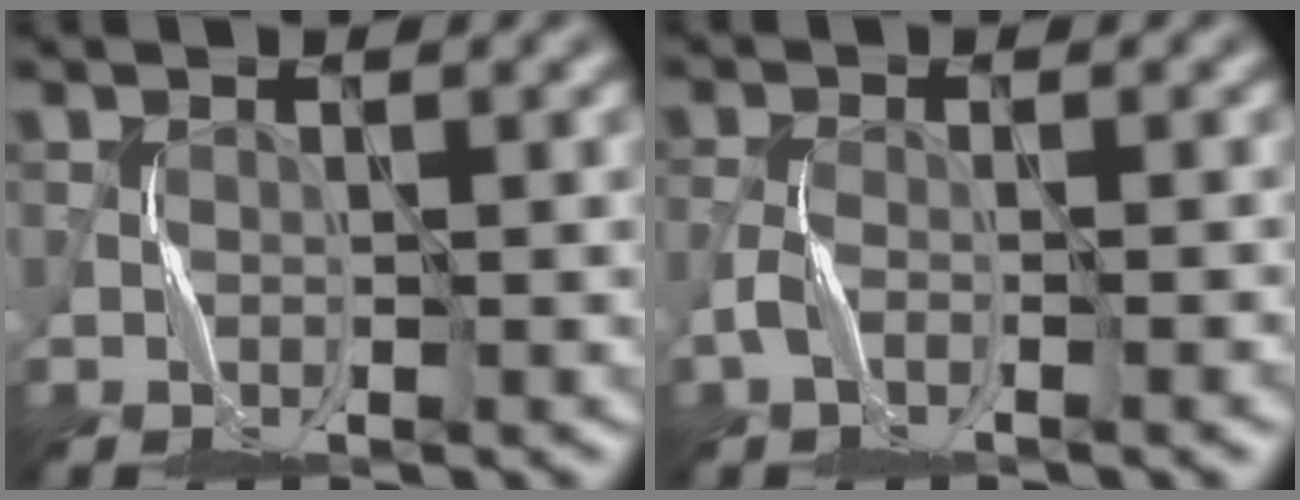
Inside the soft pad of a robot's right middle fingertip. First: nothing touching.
{"total": 2.4, "force": [-1.5, 0.7, 1.8], "torque": [-0.042, 0.000, -0.030]}